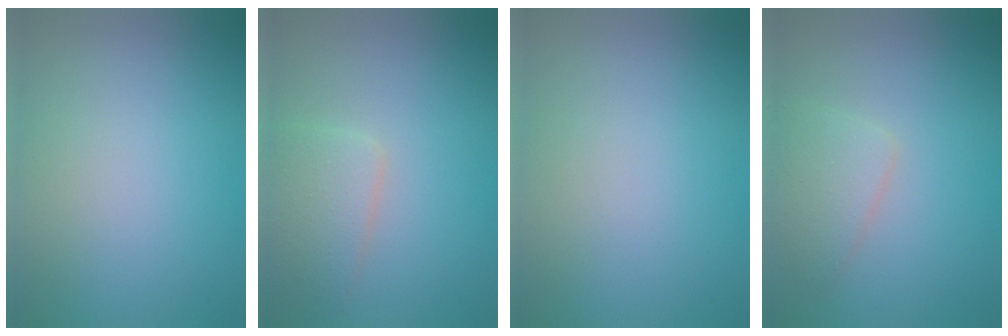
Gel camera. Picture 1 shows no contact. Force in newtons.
{"total": 2.9, "press": 2.9, "slide": 0.1}
{"total": 0.0}
{"total": 2.4, "press": 2.4, "slide": 0.1}